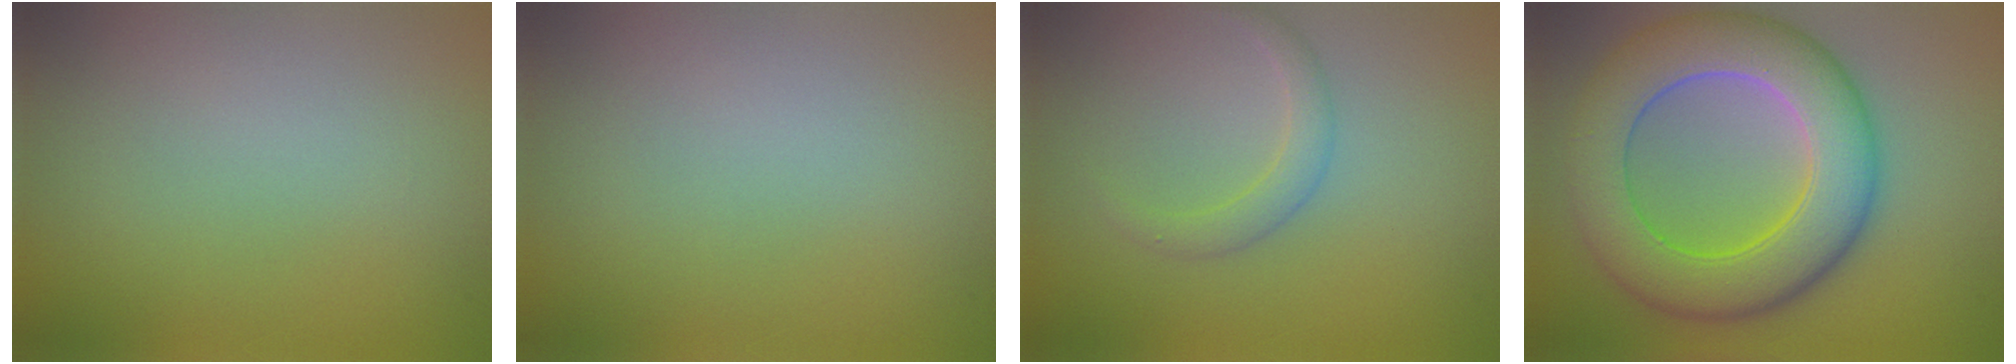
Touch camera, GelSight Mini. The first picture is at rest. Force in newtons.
{"total": 0.0}
{"total": 1.7, "press": 1.7, "slide": 0.1}
{"total": 9.9, "press": 9.9, "slide": 0.2}